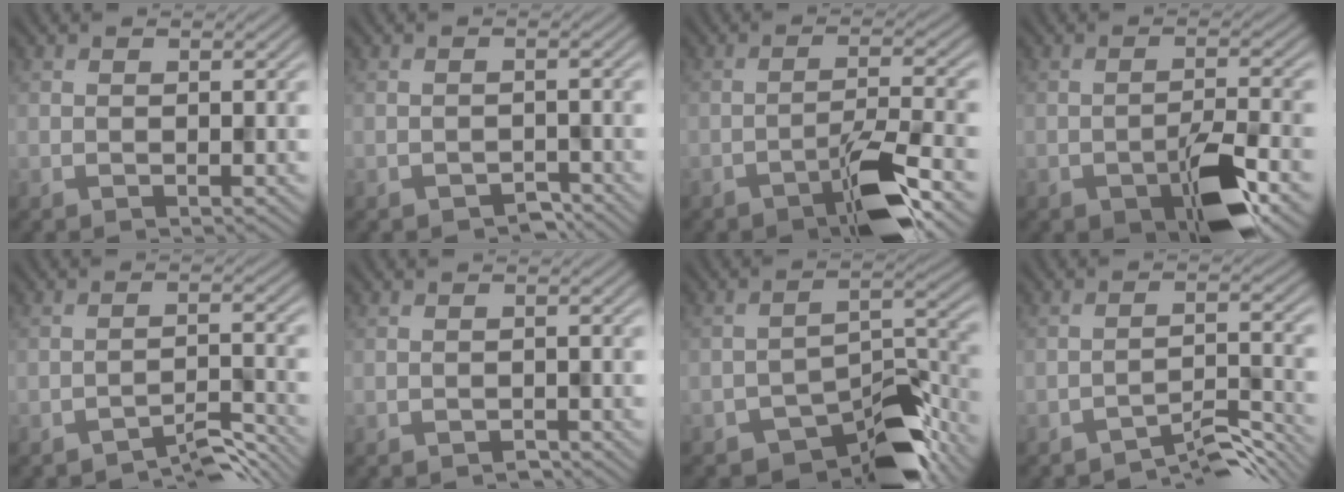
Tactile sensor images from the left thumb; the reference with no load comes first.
{"total": 1.8, "force": [-1.5, 0.7, 0.6], "torque": [-0.009, 0.001, -0.026]}
{"total": 6.7, "force": [-4.1, 1.4, 5.2], "torque": [-0.085, 0.010, -0.074]}
{"total": 7.6, "force": [-3.8, 2.6, 6.1], "torque": [-0.104, 0.000, -0.064]}
{"total": 3.9, "force": [-3.5, 0.6, 1.8], "torque": [-0.025, 0.007, -0.058]}
{"total": 0.8, "force": [-0.7, 0.3, 0.3], "torque": [-0.003, -0.001, -0.012]}
{"total": 10.5, "force": [-7.7, 4.4, 5.7], "torque": [-0.065, -0.006, -0.137]}
{"total": 5.0, "force": [-4.3, 0.8, 2.4], "torque": [-0.036, 0.006, -0.069]}